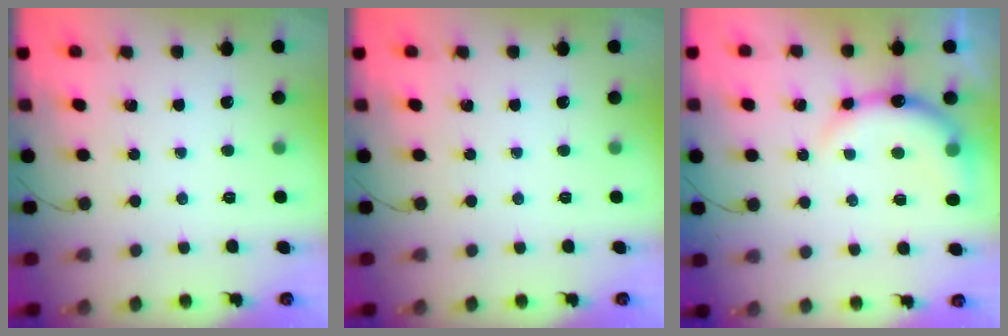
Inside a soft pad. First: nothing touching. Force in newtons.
{"total": 0.0}
{"total": 8.5, "press": 8.5, "slide": 0.8}